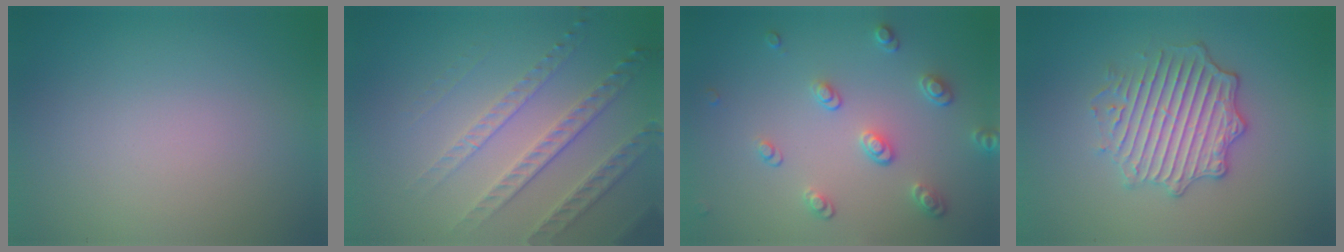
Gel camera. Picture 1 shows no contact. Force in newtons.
{"total": 3.5, "press": 3.1, "slide": 1.6}
{"total": 2.8, "press": 2.5, "slide": 1.1}
{"total": 4.5, "press": 4.0, "slide": 2.0}